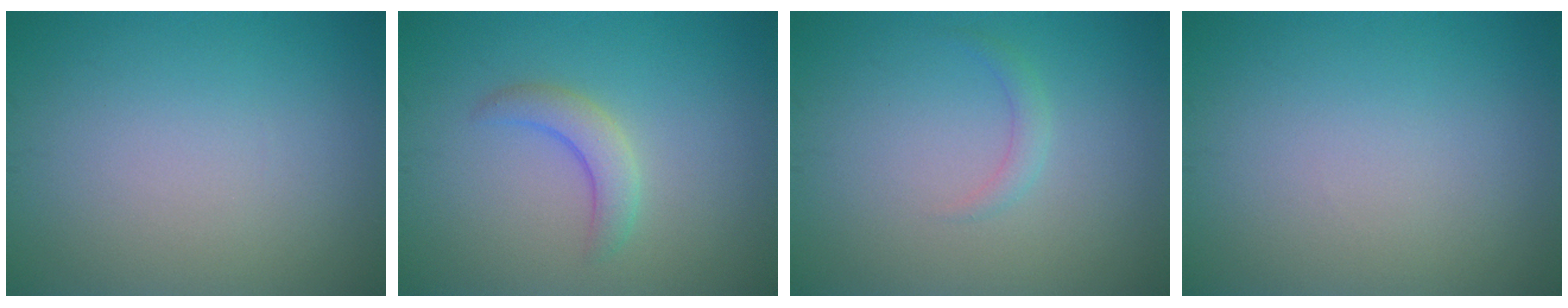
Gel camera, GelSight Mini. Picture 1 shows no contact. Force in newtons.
{"total": 2.5, "press": 2.5, "slide": 0.2}
{"total": 1.1, "press": 1.1, "slide": 0.1}
{"total": 0.0}